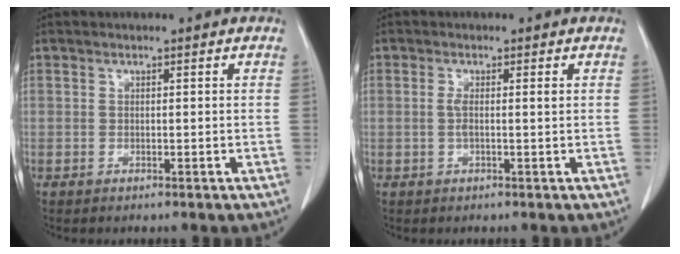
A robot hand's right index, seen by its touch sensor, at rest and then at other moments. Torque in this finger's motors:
{"motor_torque": [0.03, -0.01, 0.03, 0.04]}